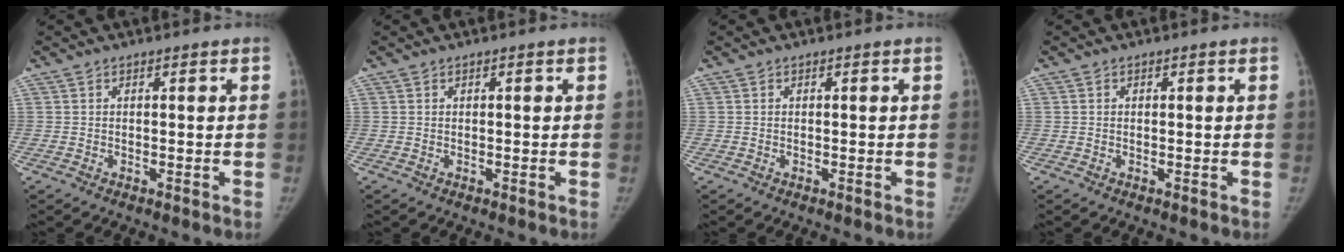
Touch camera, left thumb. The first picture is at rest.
{"total": 0.0}
{"total": 0.0}
{"total": 0.0}